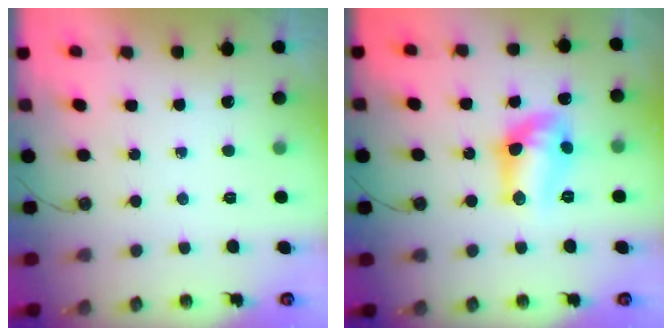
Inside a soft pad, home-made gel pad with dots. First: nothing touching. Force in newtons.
{"total": 11.5, "press": 11.4, "slide": 0.8}